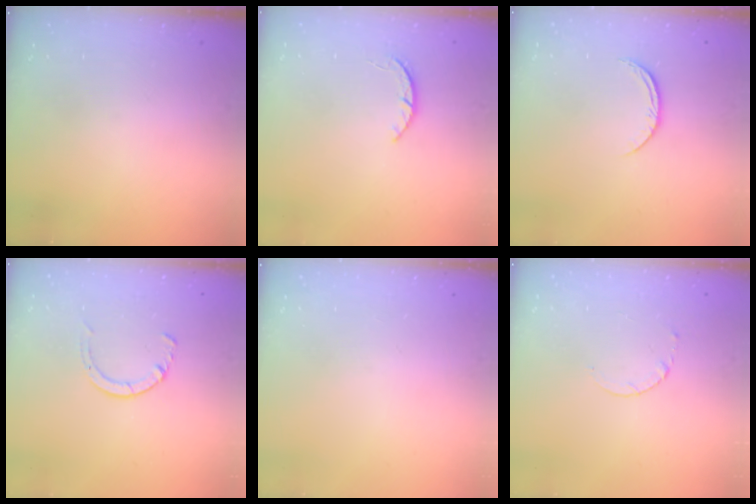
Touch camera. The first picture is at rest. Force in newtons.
{"total": 1.9, "press": 1.9, "slide": 0.3}
{"total": 6.5, "press": 6.5, "slide": 0.7}
{"total": 2.8, "press": 2.8, "slide": 0.4}
{"total": 0.0}
{"total": 2.6, "press": 2.6, "slide": 0.3}